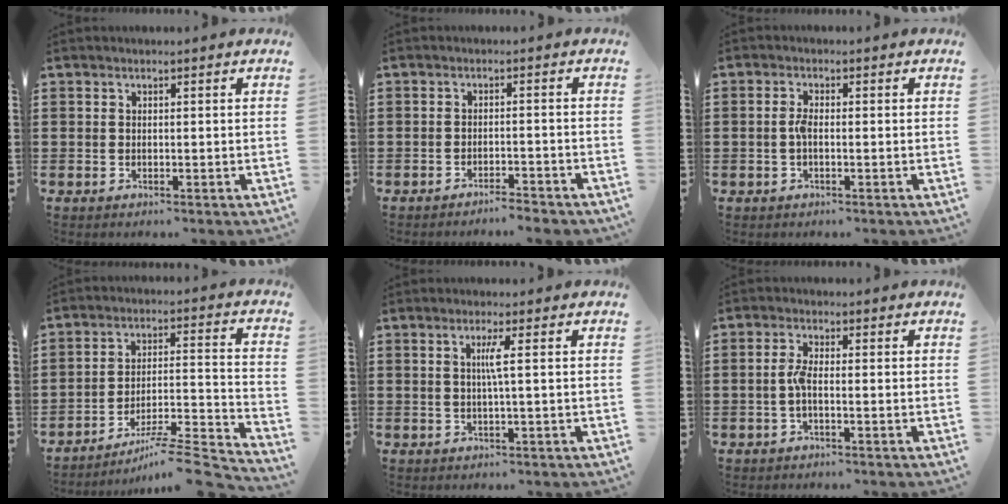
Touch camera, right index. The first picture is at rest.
{"total": 2.4, "force": [-2.4, 0.0, 0.5], "torque": [-0.012, -0.001, -0.050]}
{"total": 2.1, "force": [-0.4, 0.5, 2.0], "torque": [-0.046, -0.001, -0.011]}
{"total": 7.3, "force": [-6.4, 0.3, 3.6], "torque": [-0.051, -0.004, -0.126]}
{"total": 2.5, "force": [0.3, -0.5, 2.5], "torque": [-0.048, -0.004, 0.000]}
{"total": 2.4, "force": [-0.6, 0.5, 2.3], "torque": [-0.059, -0.003, -0.016]}